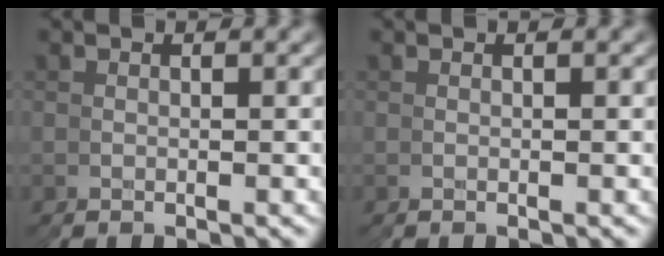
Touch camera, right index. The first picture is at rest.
{"total": 0.0}